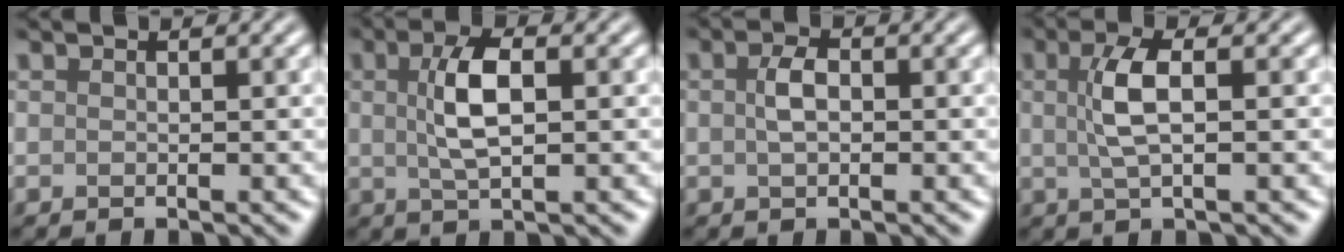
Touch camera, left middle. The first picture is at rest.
{"total": 4.2, "force": [0.6, 1.5, 3.8], "torque": [-0.086, 0.007, 0.012]}
{"total": 2.2, "force": [0.1, 1.2, 1.8], "torque": [-0.041, 0.005, 0.001]}
{"total": 3.5, "force": [0.5, 1.0, 3.3], "torque": [-0.075, 0.007, 0.009]}